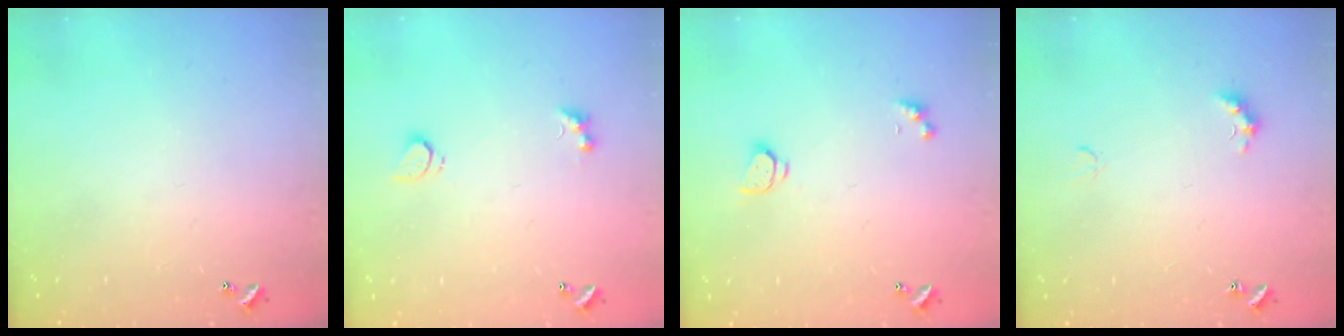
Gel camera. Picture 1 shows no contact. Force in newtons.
{"total": 3.0, "press": 2.7, "slide": 1.1}
{"total": 1.6, "press": 1.5, "slide": 0.4}
{"total": 2.8, "press": 2.7, "slide": 0.6}